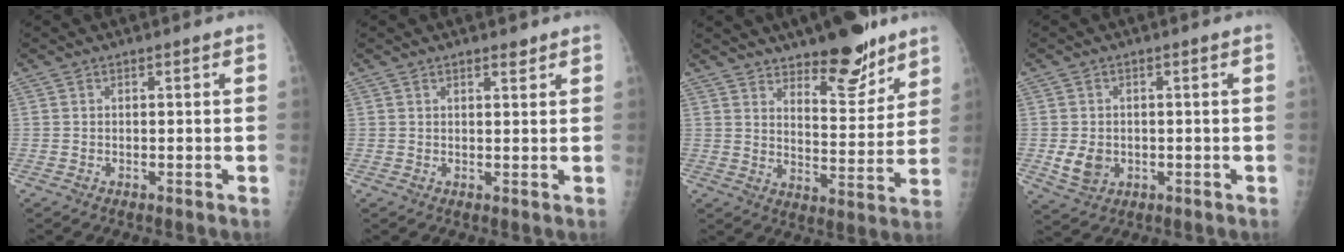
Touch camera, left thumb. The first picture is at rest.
{"total": 1.8, "force": [1.4, 0.7, 0.8], "torque": [-0.006, -0.008, 0.020]}
{"total": 13.4, "force": [9.9, 4.9, 7.6], "torque": [-0.071, -0.073, 0.156]}
{"total": 4.7, "force": [-0.5, 3.9, 2.6], "torque": [-0.035, -0.003, 0.001]}